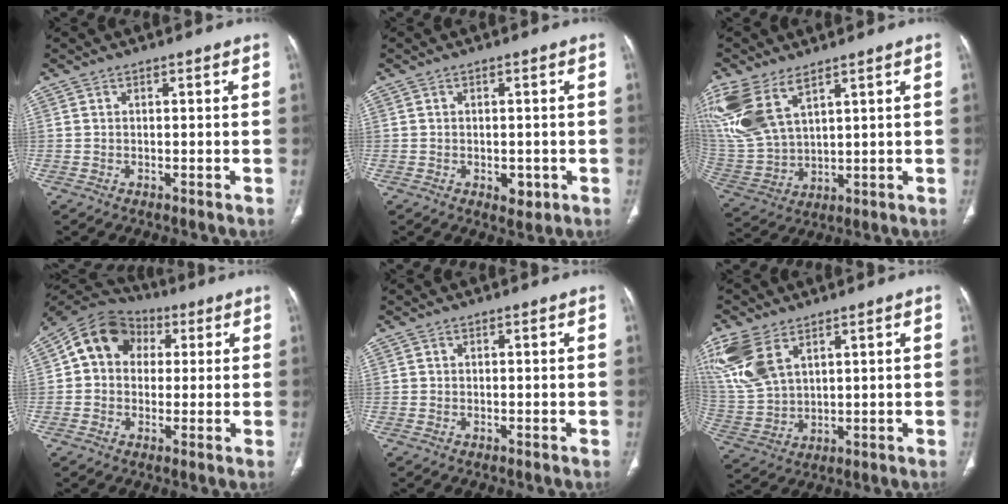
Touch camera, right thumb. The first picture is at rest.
{"total": 3.1, "force": [-0.9, 2.0, 2.1], "torque": [-0.014, 0.001, -0.005]}
{"total": 16.9, "force": [9.1, 8.8, 11.1], "torque": [-0.267, -0.021, 0.200]}
{"total": 11.6, "force": [2.3, 9.7, 6.0], "torque": [-0.084, 0.024, 0.025]}
{"total": 0.0}
{"total": 12.8, "force": [6.7, 7.3, 8.2], "torque": [-0.189, -0.010, 0.150]}